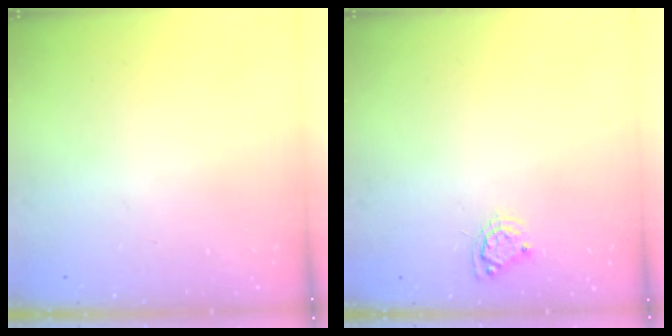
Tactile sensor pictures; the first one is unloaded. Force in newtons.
{"total": 5.4, "press": 5.4, "slide": 0.4}